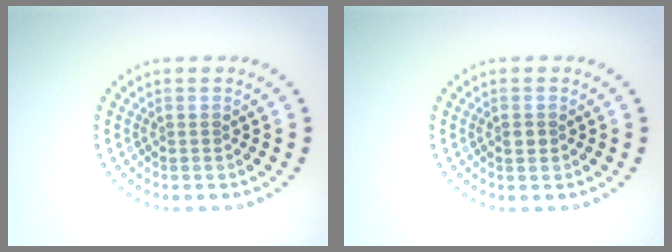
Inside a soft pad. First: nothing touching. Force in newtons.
{"total": 1.2, "press": 1.1, "slide": 0.3}